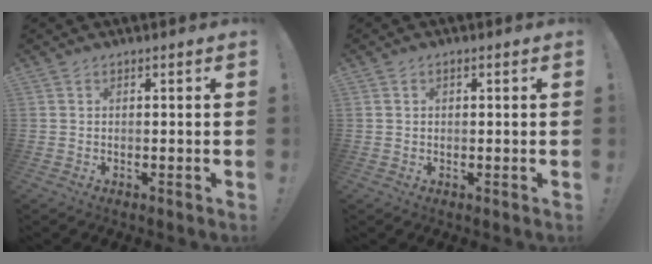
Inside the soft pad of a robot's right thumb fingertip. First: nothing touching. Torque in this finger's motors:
{"motor_torque": [-0.35, 0.14, -0.30, 0.19, 0.08]}